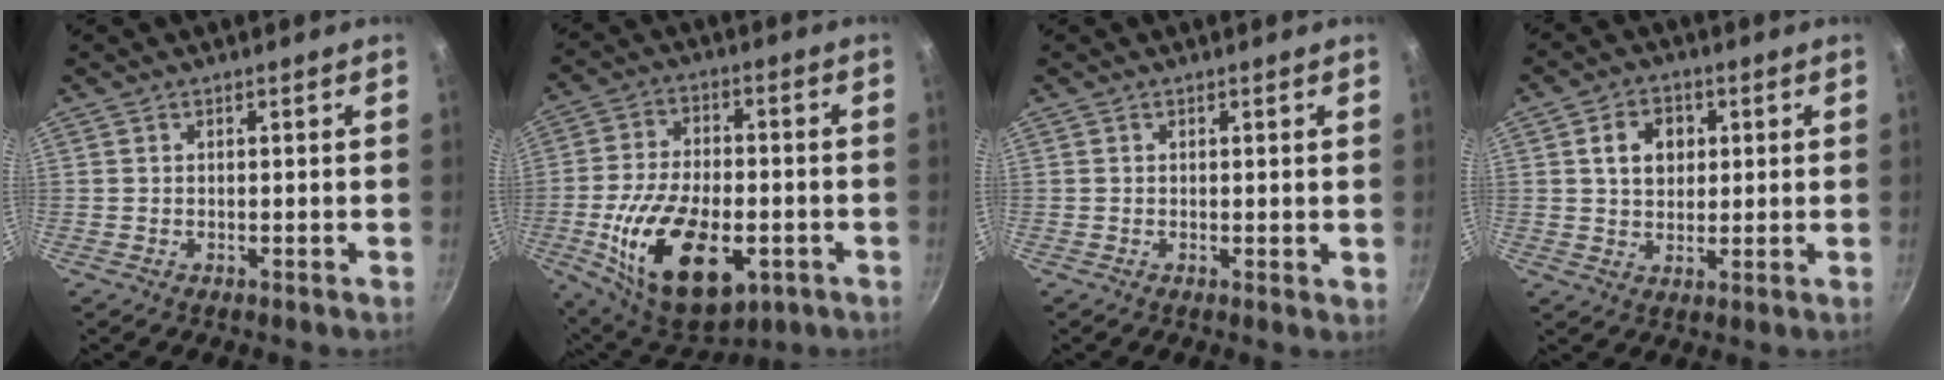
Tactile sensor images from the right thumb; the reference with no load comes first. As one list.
[{"total": 21.9, "force": [-6.4, 12.0, 17.1], "torque": [-0.290, 0.012, -0.096]}, {"total": 0.7, "force": [0.3, 0.4, 0.5], "torque": [-0.005, -0.002, 0.003]}, {"total": 7.0, "force": [1.7, 5.4, 4.1], "torque": [-0.044, 0.005, 0.025]}]